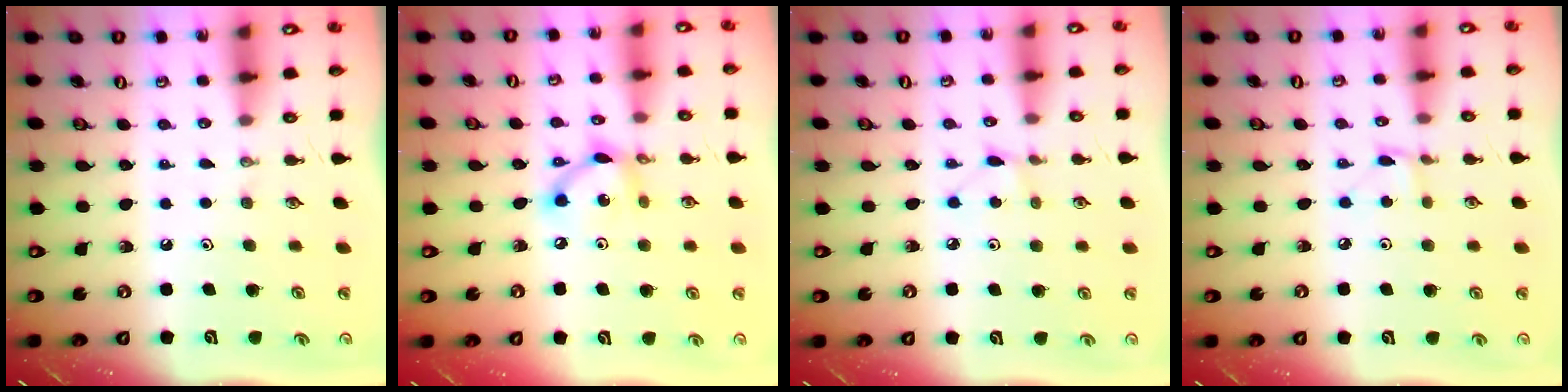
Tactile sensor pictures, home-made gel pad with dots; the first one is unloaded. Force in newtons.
{"total": 8.9, "press": 8.9, "slide": 0.6}
{"total": 3.0, "press": 3.0, "slide": 0.4}
{"total": 2.0, "press": 2.0, "slide": 0.1}